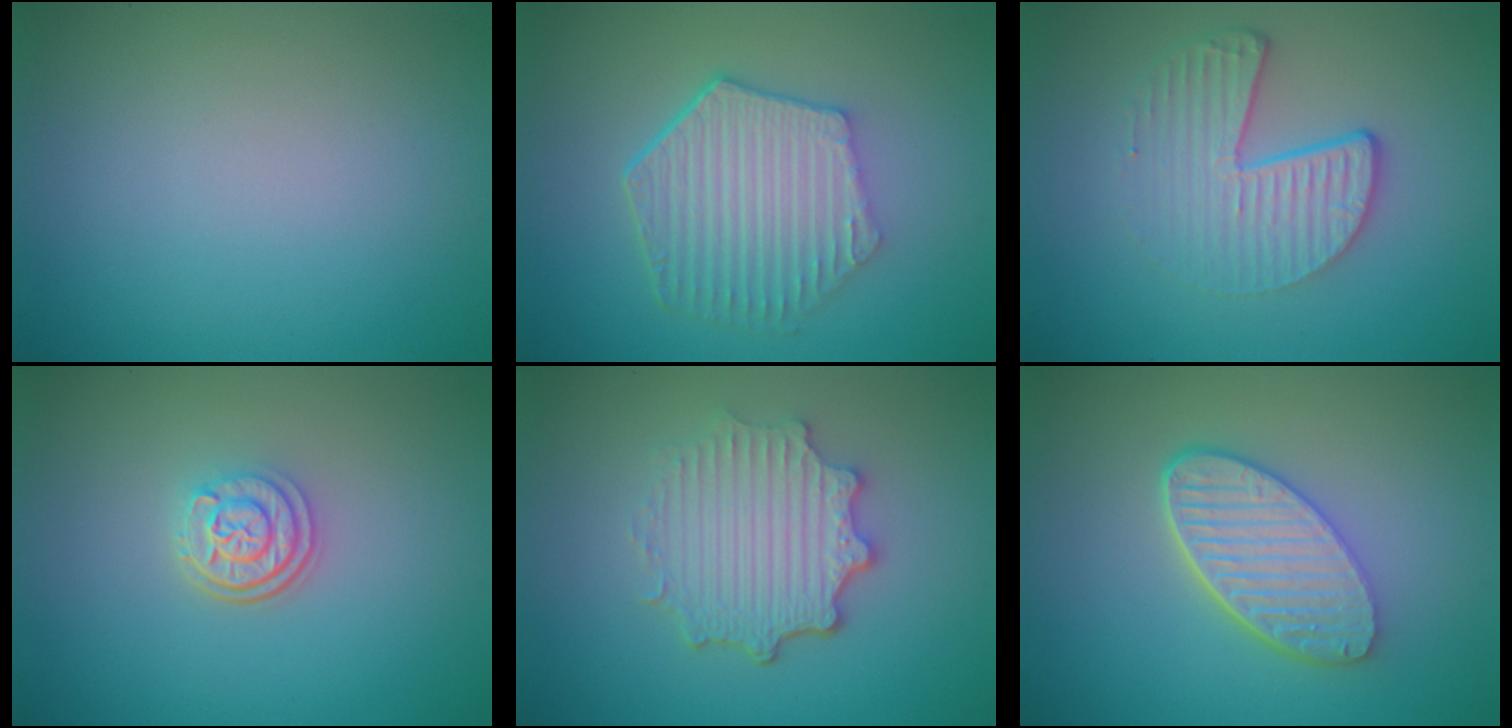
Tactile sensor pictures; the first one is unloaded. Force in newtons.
{"total": 6.1, "press": 4.7, "slide": 4.0}
{"total": 4.7, "press": 3.1, "slide": 3.6}
{"total": 3.0, "press": 2.4, "slide": 1.7}
{"total": 4.9, "press": 3.8, "slide": 3.1}
{"total": 5.7, "press": 4.4, "slide": 3.6}